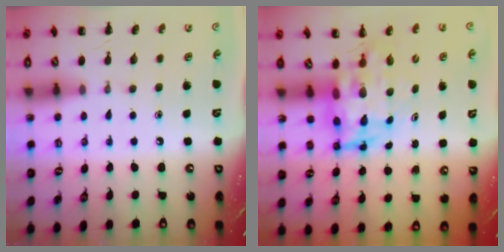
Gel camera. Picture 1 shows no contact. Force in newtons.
{"total": 5.5, "press": 5.2, "slide": 1.7}